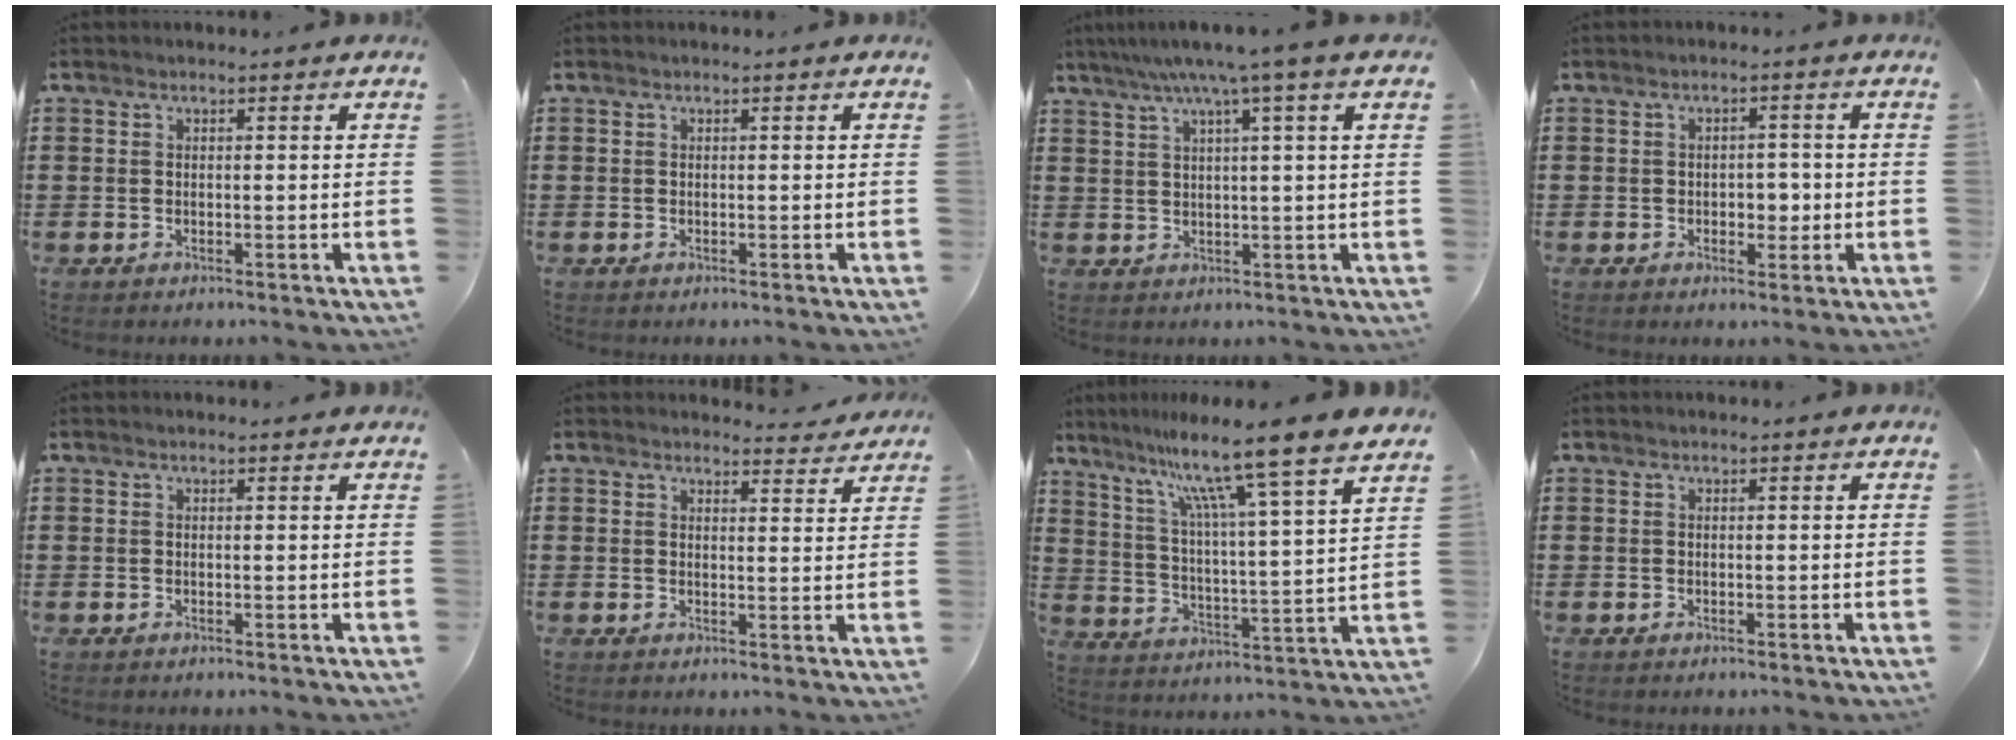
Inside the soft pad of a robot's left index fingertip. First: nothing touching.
{"total": 0.0}
{"total": 5.9, "force": [3.1, -0.7, 5.0], "torque": [-0.105, -0.007, 0.047]}
{"total": 3.0, "force": [-0.6, 2.1, 2.1], "torque": [-0.037, 0.003, -0.017]}
{"total": 0.0}
{"total": 3.0, "force": [2.9, 0.4, 0.4], "torque": [-0.001, -0.017, 0.050]}
{"total": 11.9, "force": [9.6, -1.0, 6.9], "torque": [-0.153, -0.066, 0.149]}
{"total": 0.0}